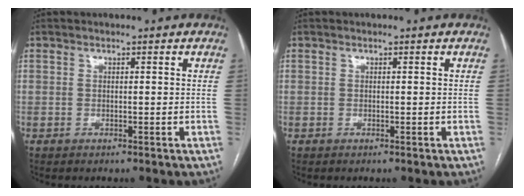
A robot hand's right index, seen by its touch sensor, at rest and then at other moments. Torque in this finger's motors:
{"motor_torque": [0.00, 0.00, 0.00, 0.00]}